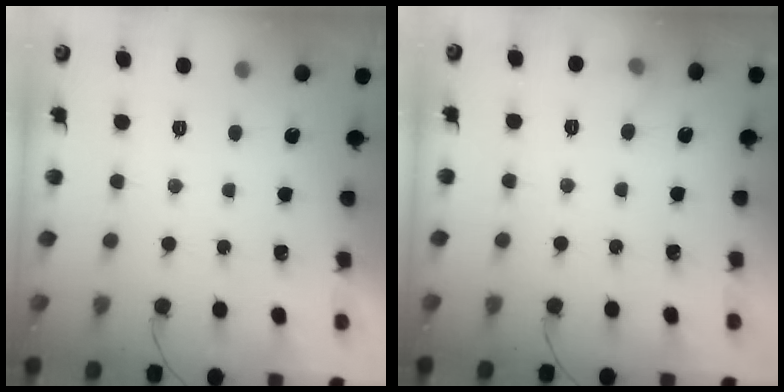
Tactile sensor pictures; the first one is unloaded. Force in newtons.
{"total": 5.5, "press": 5.2, "slide": 1.6}